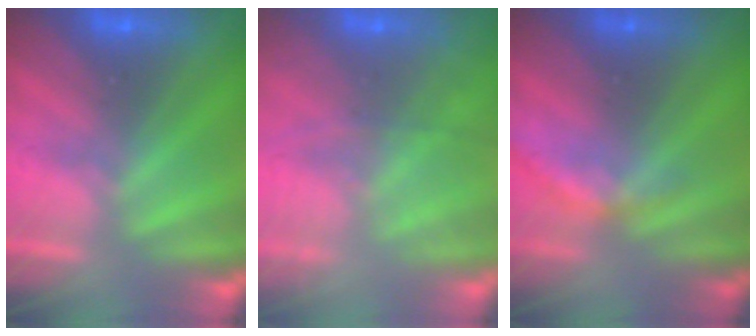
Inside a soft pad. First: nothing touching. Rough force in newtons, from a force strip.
{"total": 7.5}
{"total": 1.9}